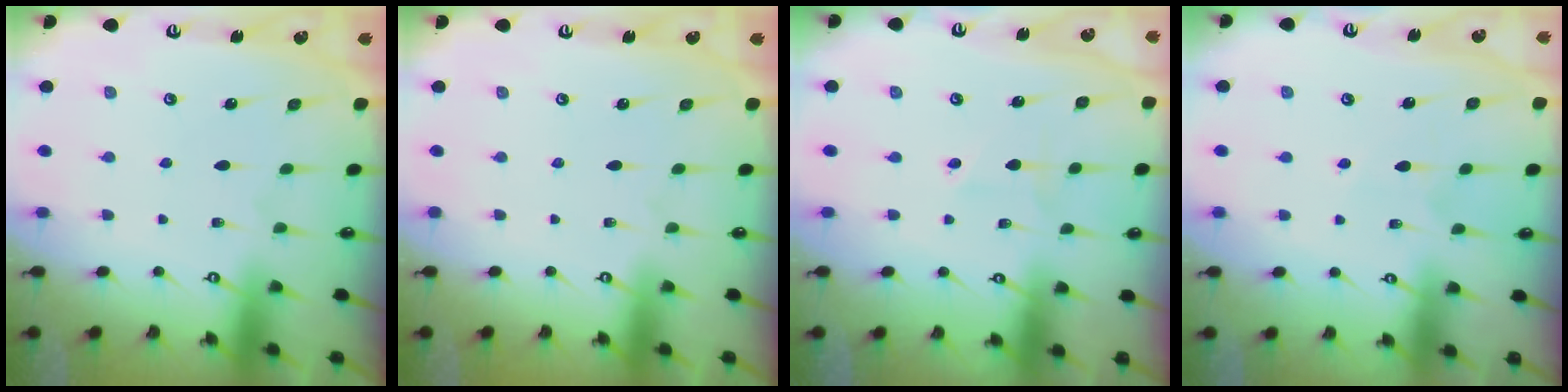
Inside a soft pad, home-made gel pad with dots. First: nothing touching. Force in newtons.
{"total": 0.0}
{"total": 1.5, "press": 1.4, "slide": 0.5}
{"total": 4.2, "press": 4.2, "slide": 0.5}